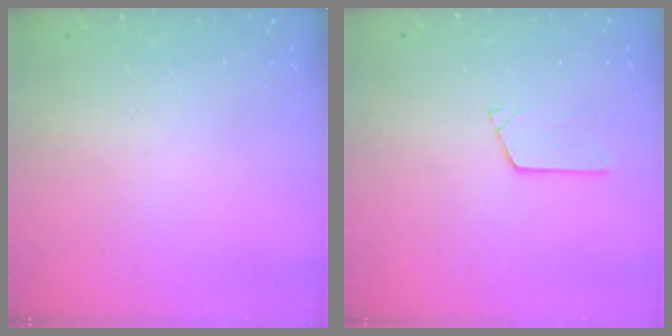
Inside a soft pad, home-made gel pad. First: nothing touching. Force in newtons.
{"total": 3.5, "press": 3.5, "slide": 0.2}